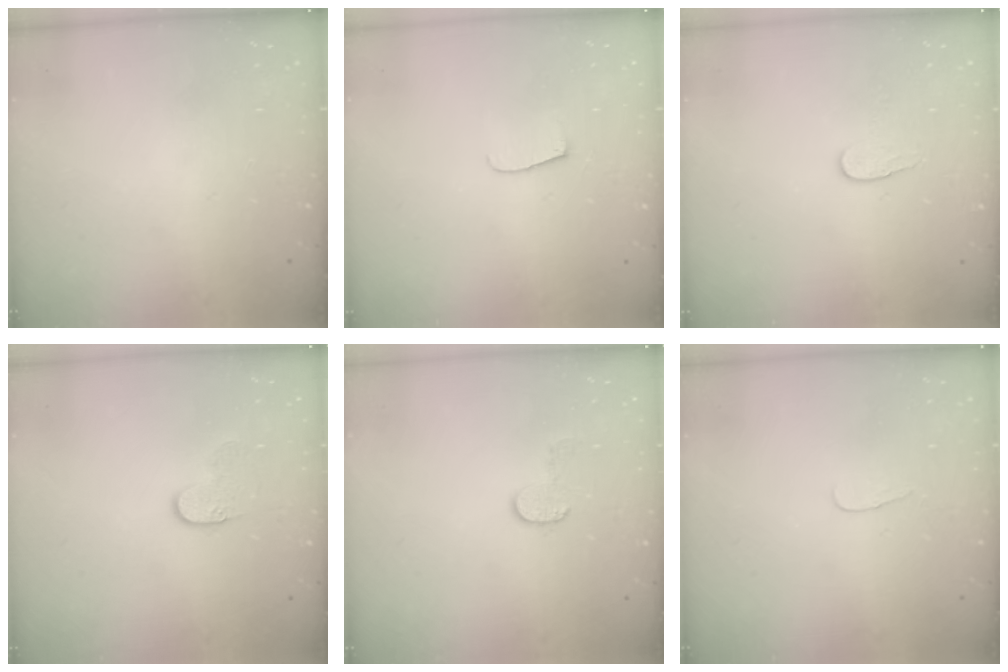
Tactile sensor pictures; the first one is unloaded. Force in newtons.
{"total": 6.3, "press": 6.2, "slide": 0.8}
{"total": 6.2, "press": 6.1, "slide": 0.5}
{"total": 5.4, "press": 5.4, "slide": 0.3}
{"total": 5.9, "press": 5.9, "slide": 0.4}
{"total": 2.8, "press": 2.8, "slide": 0.3}